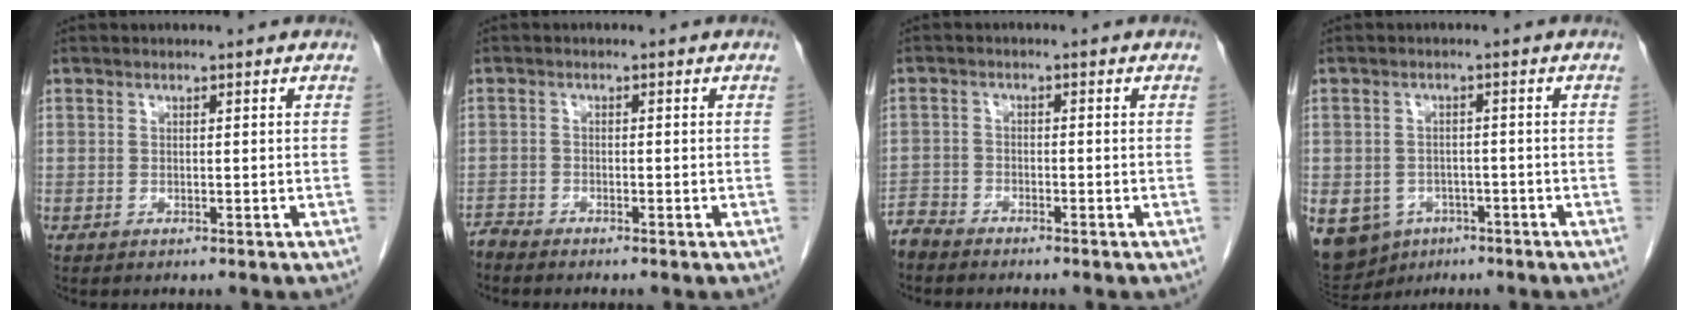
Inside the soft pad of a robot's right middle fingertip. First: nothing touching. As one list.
[{"total": 1.5, "force": [-1.5, -0.1, -0.2], "torque": [0.006, -0.006, -0.030]}, {"total": 3.2, "force": [-3.2, 0.7, 0.0], "torque": [0.006, -0.007, -0.063]}, {"total": 13.9, "force": [-6.7, 11.1, 5.0], "torque": [-0.143, 0.000, -0.084]}]